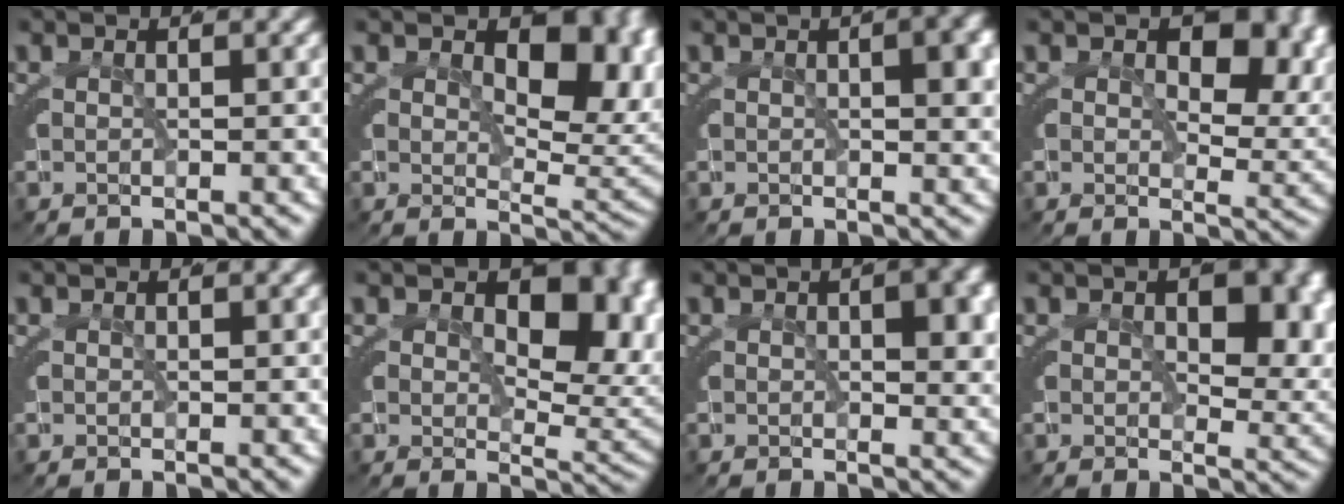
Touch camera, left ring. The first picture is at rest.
{"total": 6.4, "force": [1.9, 3.2, 5.3], "torque": [-0.049, -0.008, 0.029]}
{"total": 2.0, "force": [0.0, 0.4, 1.9], "torque": [-0.013, 0.014, -0.008]}
{"total": 6.9, "force": [2.2, 3.8, 5.3], "torque": [-0.047, 0.002, 0.027]}
{"total": 0.0}
{"total": 7.2, "force": [1.8, 4.0, 5.8], "torque": [-0.057, -0.011, 0.027]}
{"total": 2.3, "force": [0.1, 0.9, 2.1], "torque": [-0.015, 0.011, -0.007]}
{"total": 6.5, "force": [1.6, 3.5, 5.2], "torque": [-0.046, -0.003, 0.018]}